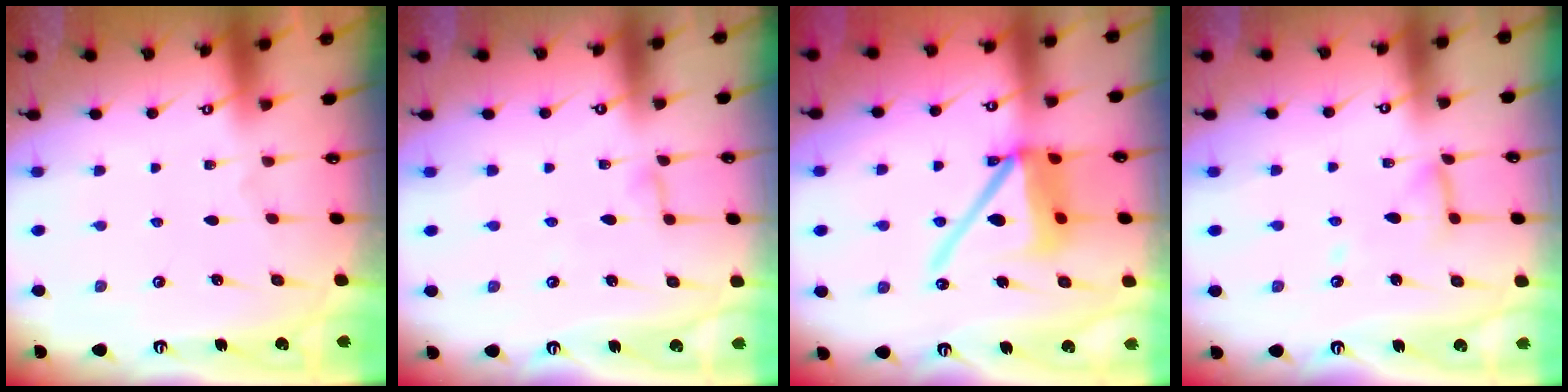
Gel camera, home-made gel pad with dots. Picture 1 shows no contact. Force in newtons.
{"total": 2.5, "press": 2.5, "slide": 0.2}
{"total": 15.3, "press": 15.1, "slide": 2.0}
{"total": 8.6, "press": 8.6, "slide": 0.8}